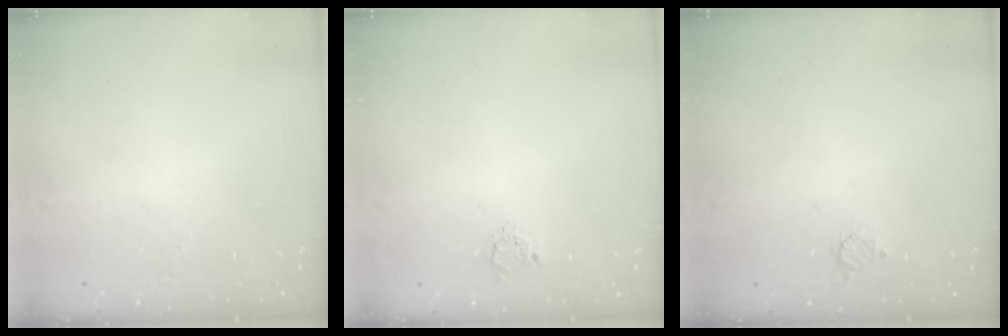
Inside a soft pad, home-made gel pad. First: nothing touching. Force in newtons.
{"total": 4.2, "press": 4.2, "slide": 0.0}
{"total": 2.4, "press": 2.4, "slide": 0.3}